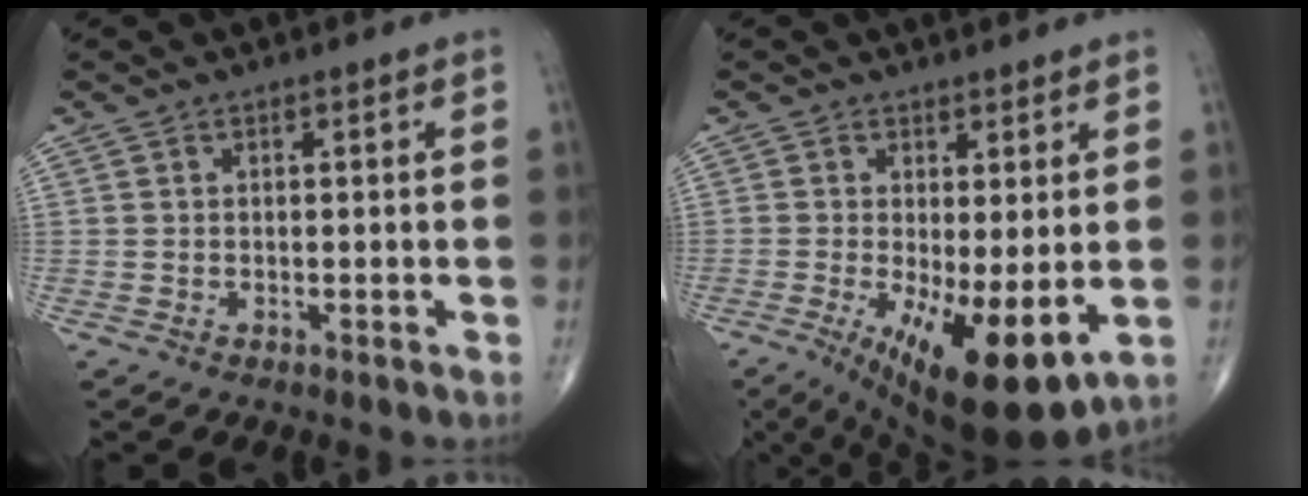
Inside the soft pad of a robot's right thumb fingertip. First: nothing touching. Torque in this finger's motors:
{"motor_torque": [-0.24, 1.01, 0.26, -0.15, 0.34]}